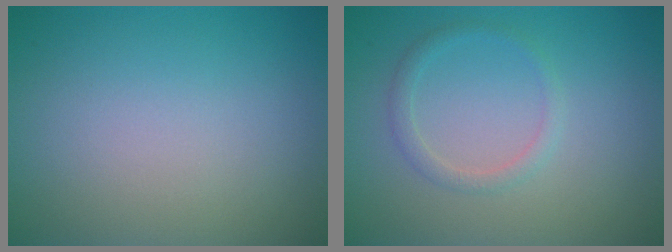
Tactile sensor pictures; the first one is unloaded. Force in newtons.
{"total": 1.4, "press": 1.4, "slide": 0.1}